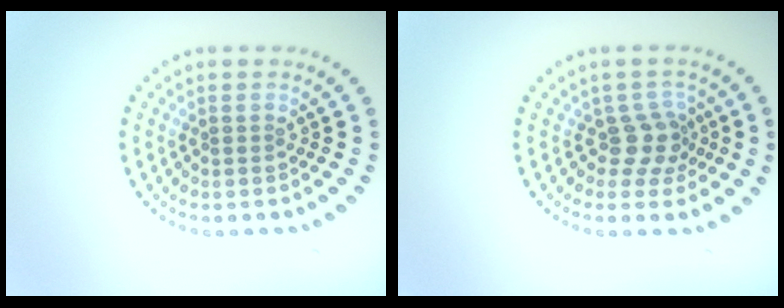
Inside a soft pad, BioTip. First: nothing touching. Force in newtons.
{"total": 2.6, "press": 1.9, "slide": 1.7}